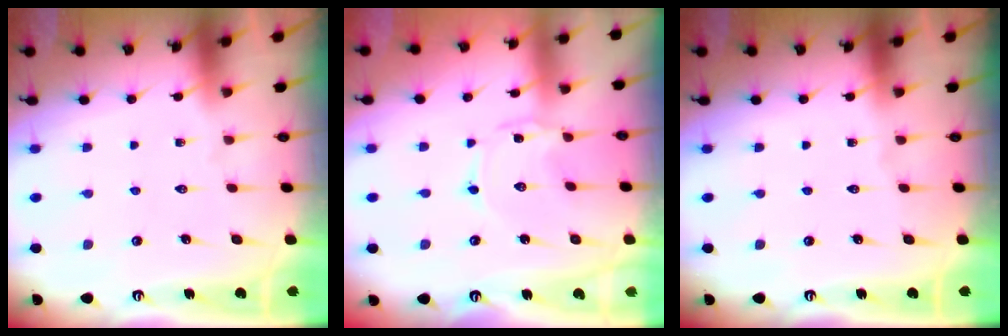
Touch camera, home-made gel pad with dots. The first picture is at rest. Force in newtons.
{"total": 0.6, "press": 0.6, "slide": 0.1}
{"total": 0.0}